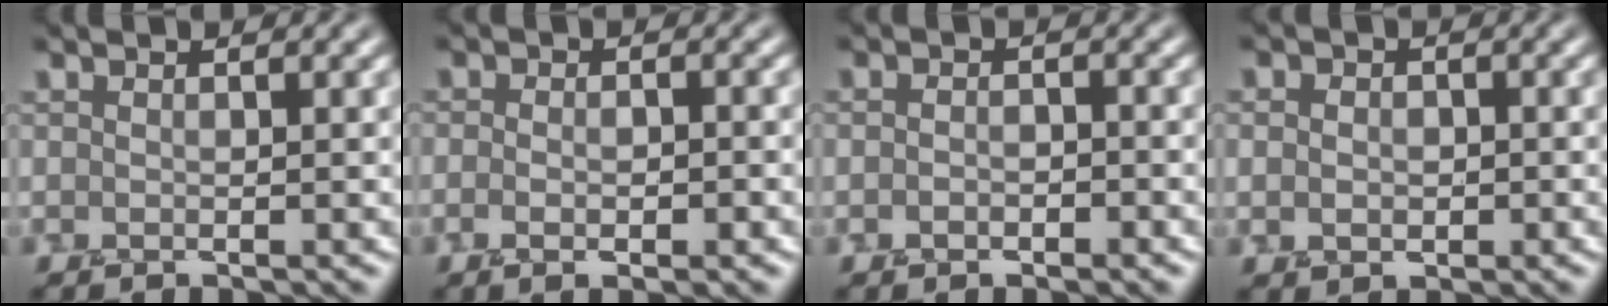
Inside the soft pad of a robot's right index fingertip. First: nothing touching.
{"total": 3.6, "force": [-0.7, 1.9, 3.0], "torque": [-0.020, 0.005, -0.013]}
{"total": 1.4, "force": [-0.5, 0.8, 1.0], "torque": [-0.011, 0.003, -0.009]}
{"total": 2.4, "force": [0.1, 2.0, 1.2], "torque": [-0.009, 0.007, -0.005]}